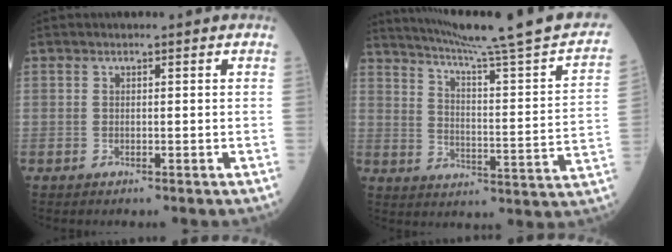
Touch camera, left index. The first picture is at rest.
{"total": 23.9, "force": [20.7, -1.8, 11.8], "torque": [-0.183, -0.065, 0.273]}